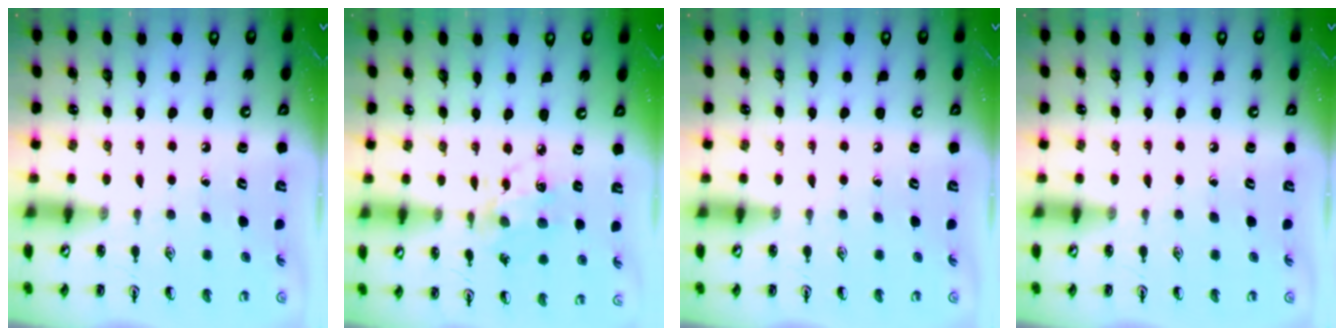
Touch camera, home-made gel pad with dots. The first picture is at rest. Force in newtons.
{"total": 7.8, "press": 7.8, "slide": 0.6}
{"total": 0.0}
{"total": 0.0}